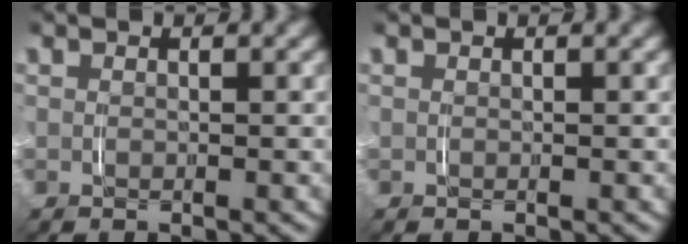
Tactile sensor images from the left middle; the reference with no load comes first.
{"total": 0.0}